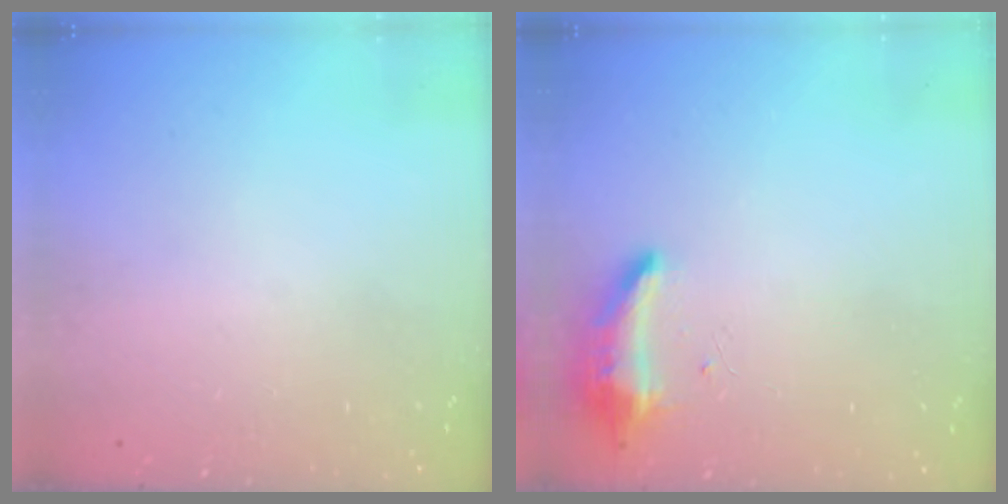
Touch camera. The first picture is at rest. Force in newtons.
{"total": 8.3, "press": 8.2, "slide": 0.7}